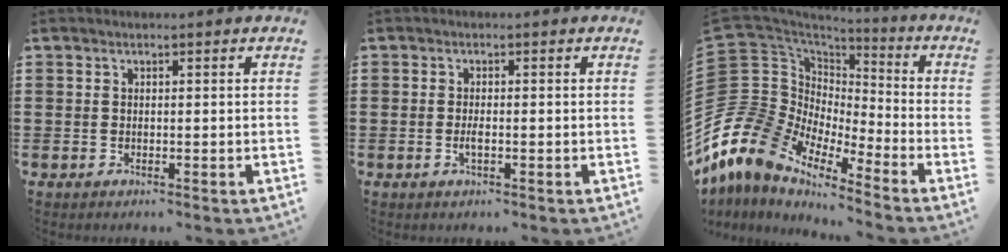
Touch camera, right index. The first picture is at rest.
{"total": 1.5, "force": [-0.4, 0.4, 1.4], "torque": [-0.033, -0.004, -0.009]}
{"total": 11.9, "force": [-8.6, 7.3, 3.7], "torque": [-0.141, -0.023, -0.178]}